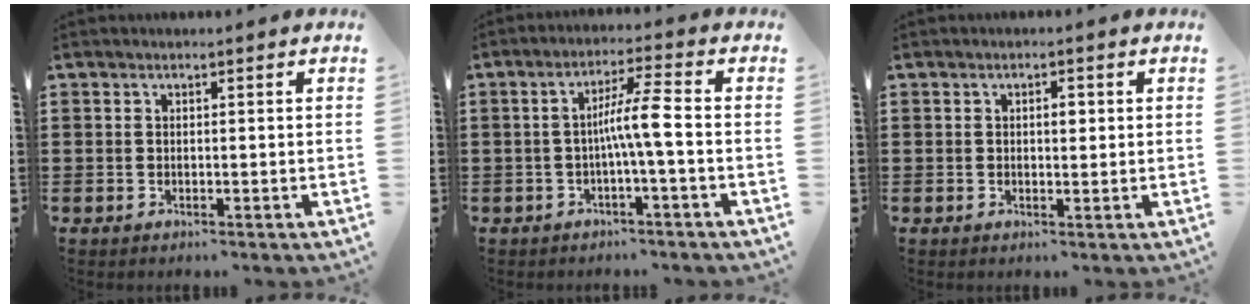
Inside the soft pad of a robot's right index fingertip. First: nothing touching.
{"total": 6.0, "force": [-1.0, 0.0, 5.9], "torque": [-0.109, 0.003, -0.026]}
{"total": 1.6, "force": [0.2, 0.7, 1.5], "torque": [-0.029, 0.005, 0.001]}